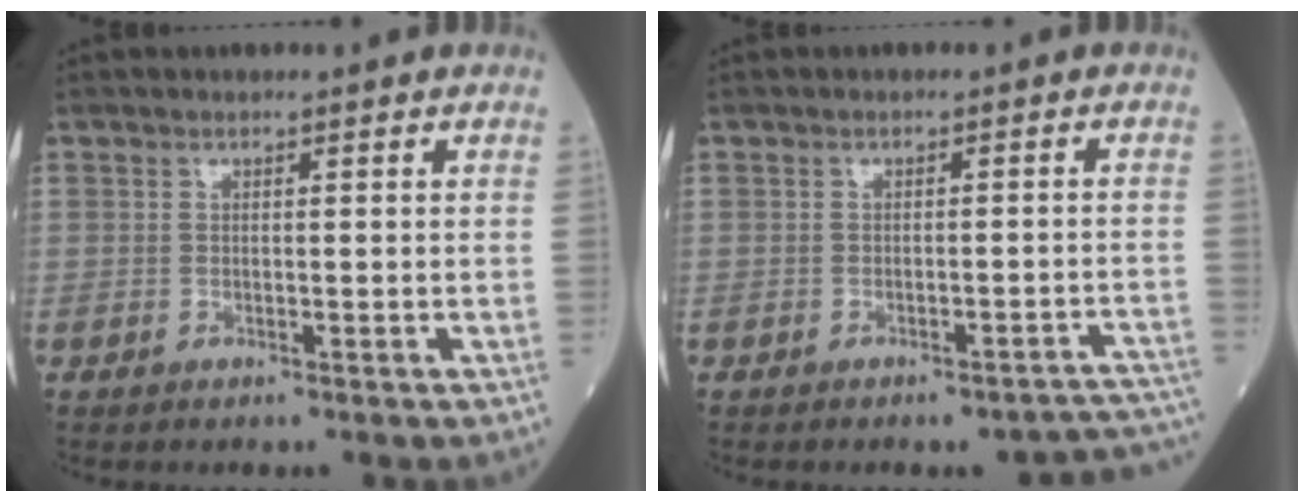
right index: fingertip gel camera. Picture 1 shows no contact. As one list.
[{"total": 8.3, "force": [-7.9, 1.8, 1.5], "torque": [0.009, 0.021, -0.081]}]